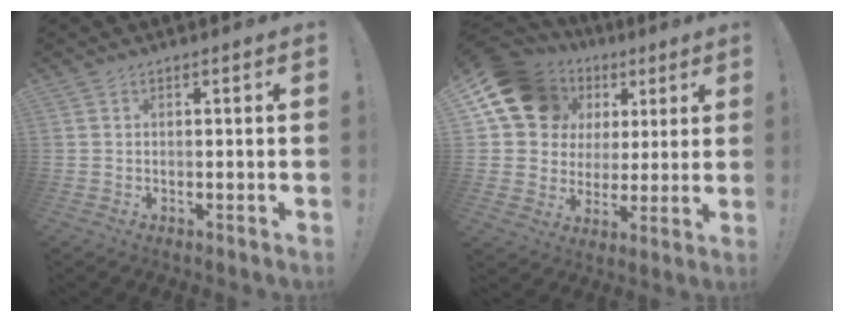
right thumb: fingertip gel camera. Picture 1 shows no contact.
{"total": 16.2, "force": [8.0, 12.6, 6.2], "torque": [-0.100, -0.045, 0.168]}